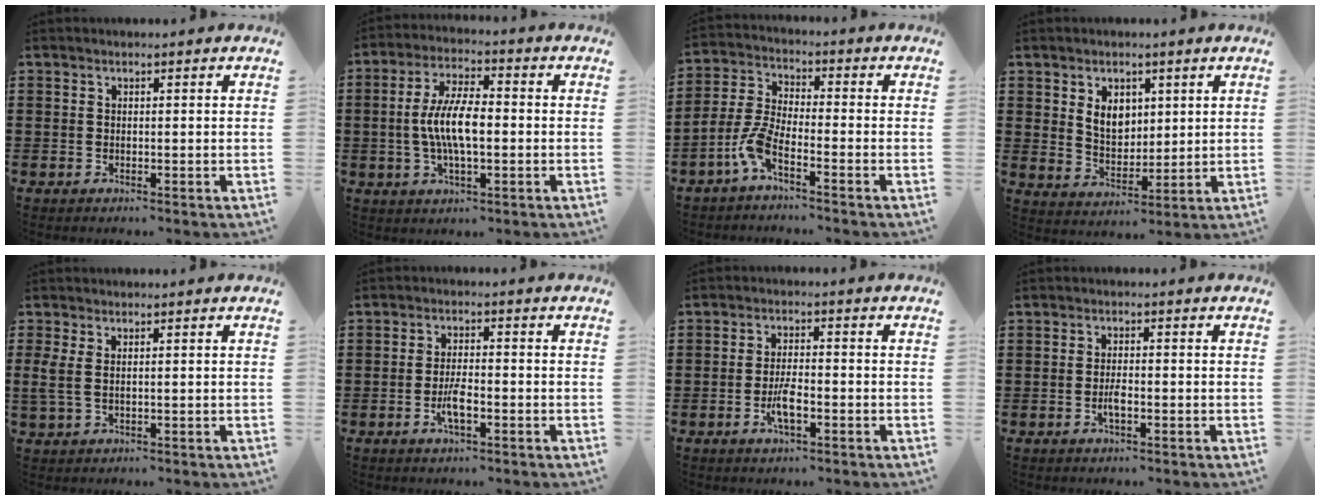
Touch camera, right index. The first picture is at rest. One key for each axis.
{"total": 8.4, "fx": -0.7, "fy": 3.0, "fz": 7.8, "tx": -0.172, "ty": -0.004, "tz": -0.022}
{"total": 5.6, "fx": -3.9, "fy": 1.1, "fz": 3.8, "tx": -0.117, "ty": -0.020, "tz": -0.083}
{"total": 5.3, "fx": 1.8, "fy": 4.0, "fz": 3.0, "tx": -0.066, "ty": 0.009, "tz": 0.031}
{"total": 2.3, "fx": 0.7, "fy": 0.9, "fz": 2.0, "tx": -0.060, "ty": -0.002, "tz": 0.008}
{"total": 4.1, "fx": -1.7, "fy": 1.2, "fz": 3.5, "tx": -0.072, "ty": 0.000, "tz": -0.034}
{"total": 4.4, "fx": -1.9, "fy": 1.3, "fz": 3.7, "tx": -0.075, "ty": 0.001, "tz": -0.037}
{"total": 2.3, "fx": -0.9, "fy": 0.7, "fz": 2.0, "tx": -0.037, "ty": 0.002, "tz": -0.016}